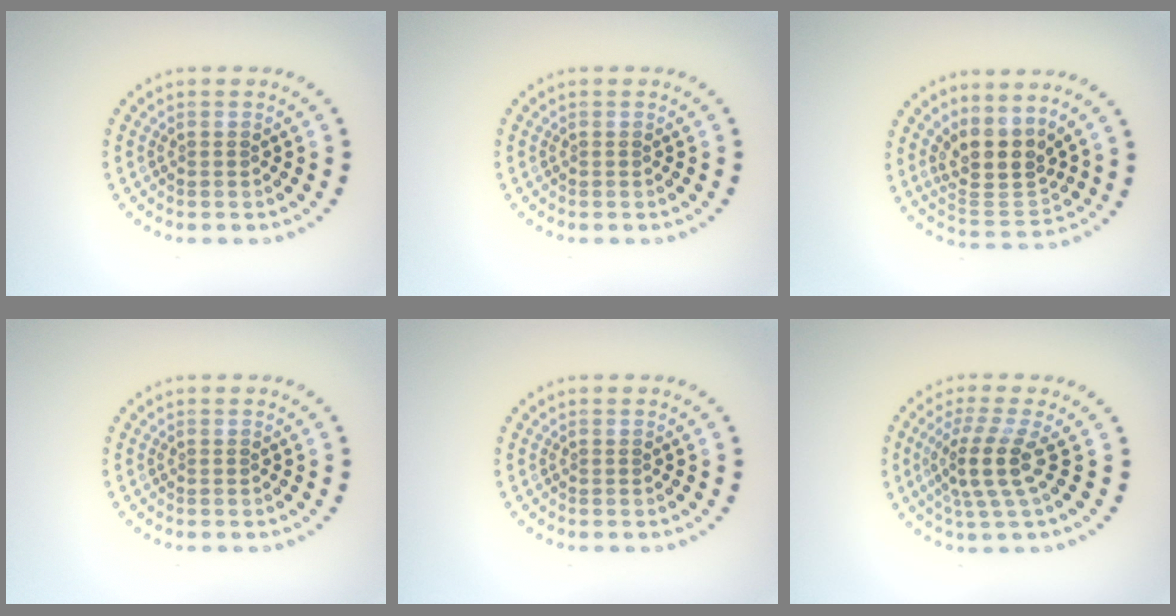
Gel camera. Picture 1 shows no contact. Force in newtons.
{"total": 0.0}
{"total": 4.3, "press": 3.6, "slide": 2.3}
{"total": 0.0}
{"total": 0.0}
{"total": 3.7, "press": 2.6, "slide": 2.5}